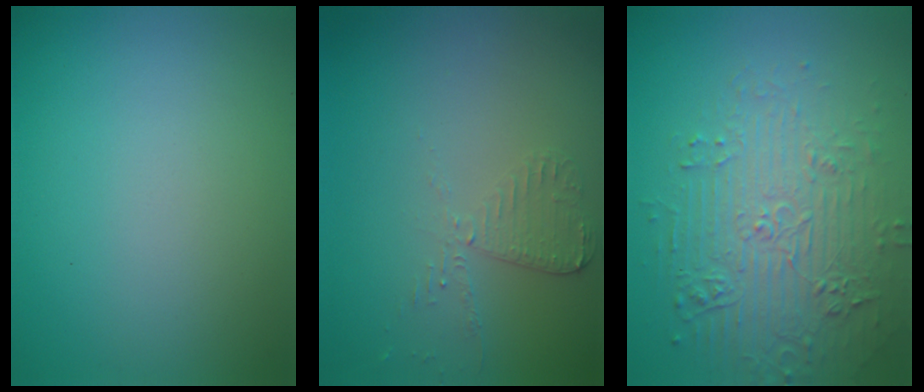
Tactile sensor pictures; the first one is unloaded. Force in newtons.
{"total": 2.0, "press": 2.0, "slide": 0.3}
{"total": 6.0, "press": 4.8, "slide": 3.6}